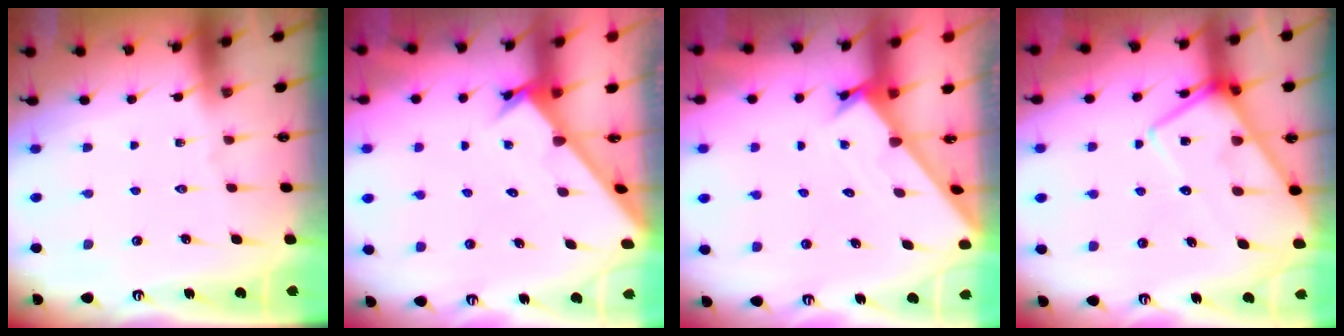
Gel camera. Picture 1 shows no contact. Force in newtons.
{"total": 2.6, "press": 2.6, "slide": 0.3}
{"total": 1.6, "press": 1.6, "slide": 0.1}
{"total": 13.2, "press": 13.2, "slide": 1.4}